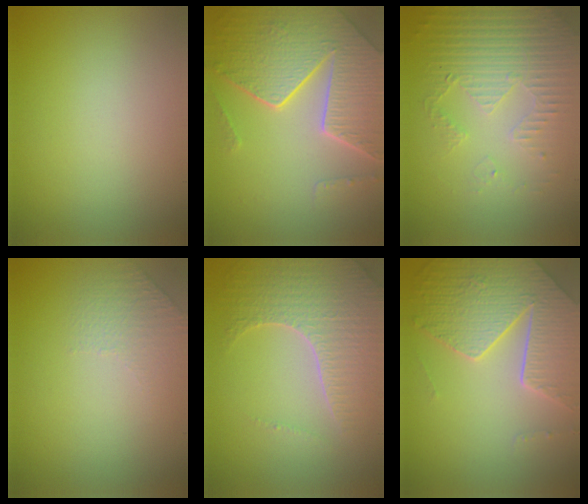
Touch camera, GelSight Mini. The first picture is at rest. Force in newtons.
{"total": 7.9, "press": 5.7, "slide": 5.4}
{"total": 5.3, "press": 3.5, "slide": 4.0}
{"total": 1.3, "press": 0.8, "slide": 1.1}
{"total": 5.0, "press": 4.4, "slide": 2.3}
{"total": 7.0, "press": 5.4, "slide": 4.5}